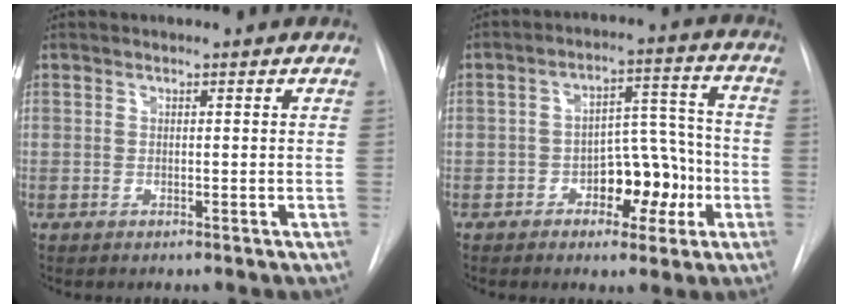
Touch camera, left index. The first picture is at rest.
{"total": 8.9, "force": [-3.5, 4.8, 6.6], "torque": [-0.087, 0.028, -0.049]}